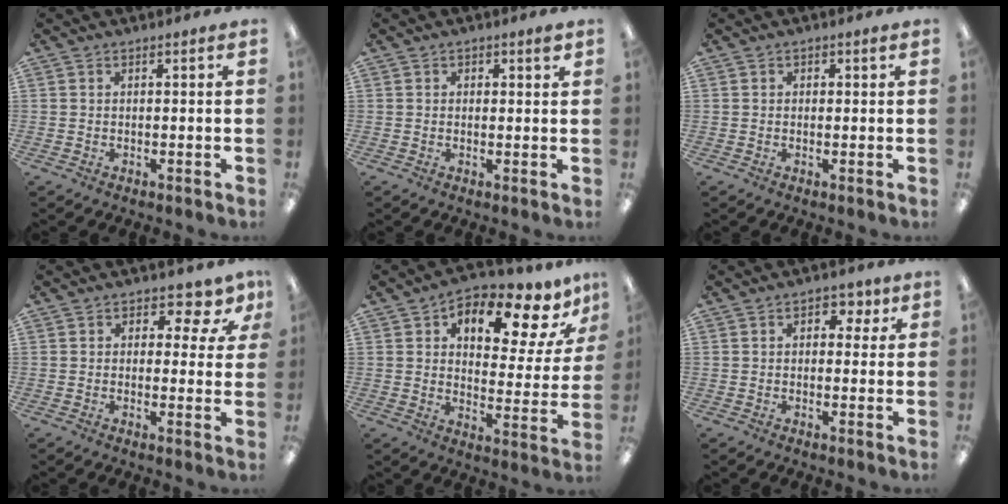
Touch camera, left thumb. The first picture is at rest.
{"total": 1.4, "force": [0.9, 0.8, 0.8], "torque": [-0.009, 0.001, 0.013]}
{"total": 0.7, "force": [0.3, 0.6, 0.3], "torque": [-0.005, 0.005, 0.005]}
{"total": 5.4, "force": [3.0, 3.2, 3.2], "torque": [-0.034, -0.018, 0.046]}
{"total": 12.9, "force": [8.8, 5.5, 7.7], "torque": [-0.100, -0.065, 0.142]}
{"total": 4.5, "force": [1.6, 3.2, 2.7], "torque": [-0.017, -0.004, 0.021]}